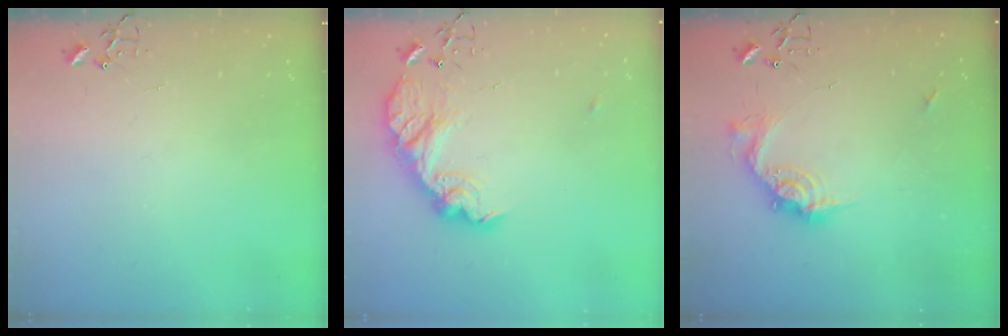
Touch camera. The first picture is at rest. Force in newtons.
{"total": 15.7, "press": 15.7, "slide": 1.0}
{"total": 14.2, "press": 14.2, "slide": 1.3}